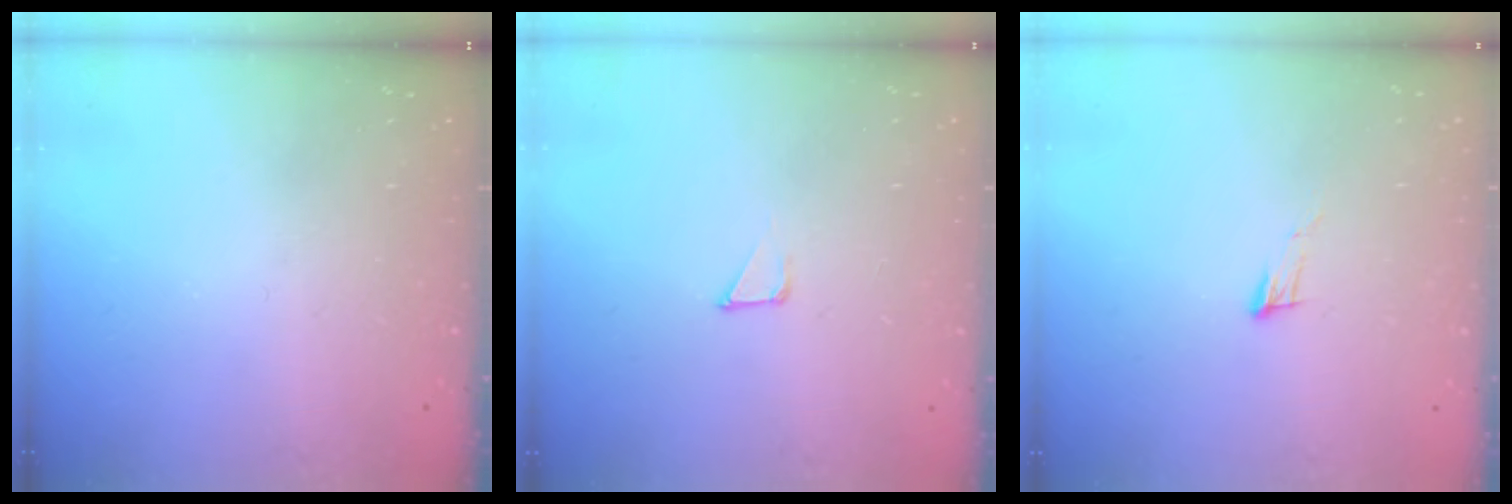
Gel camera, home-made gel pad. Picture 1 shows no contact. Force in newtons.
{"total": 1.7, "press": 1.7, "slide": 0.0}
{"total": 6.3, "press": 6.2, "slide": 1.0}